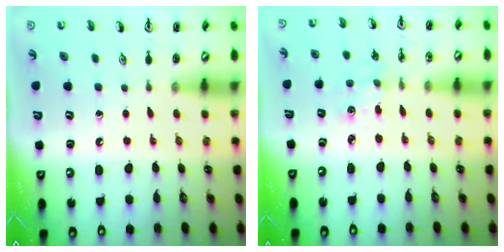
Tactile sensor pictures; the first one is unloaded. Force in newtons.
{"total": 2.8, "press": 2.8, "slide": 0.4}